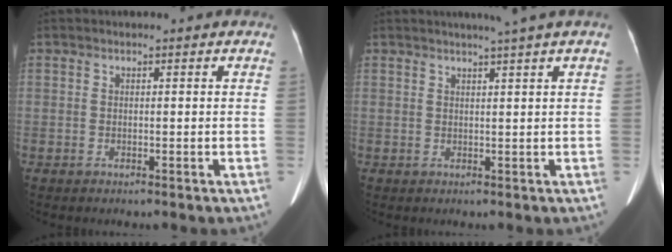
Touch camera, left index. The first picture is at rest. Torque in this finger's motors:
{"motor_torque": [0.34, -0.81, 0.01, 0.03]}